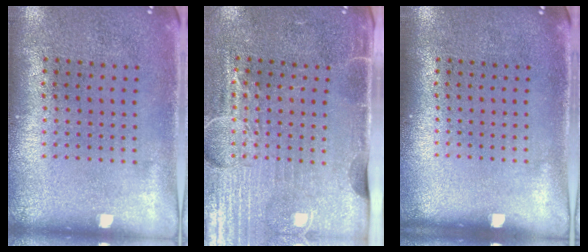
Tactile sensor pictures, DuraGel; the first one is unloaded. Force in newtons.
{"total": 4.4, "press": 3.8, "slide": 2.1}
{"total": 0.0}